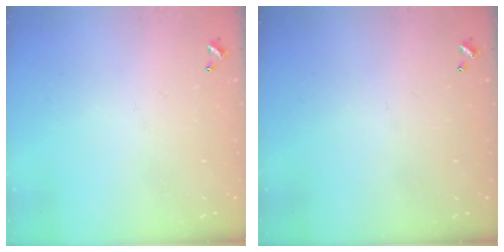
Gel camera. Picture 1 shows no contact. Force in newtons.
{"total": 0.0}